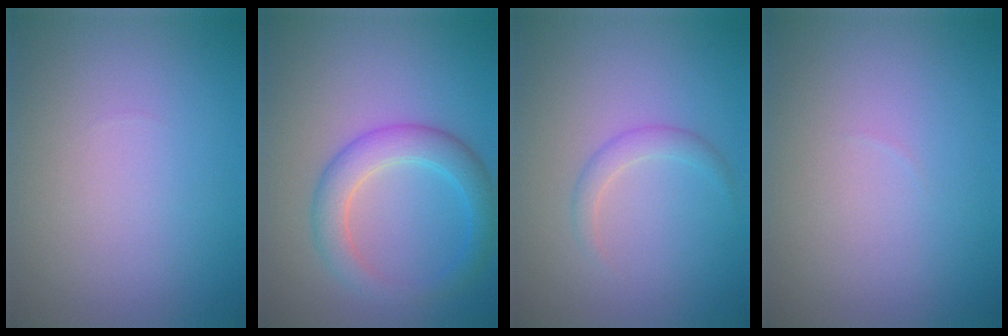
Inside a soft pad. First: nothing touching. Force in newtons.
{"total": 4.0, "press": 4.0, "slide": 0.1}
{"total": 1.4, "press": 1.4, "slide": 0.1}
{"total": 0.0}